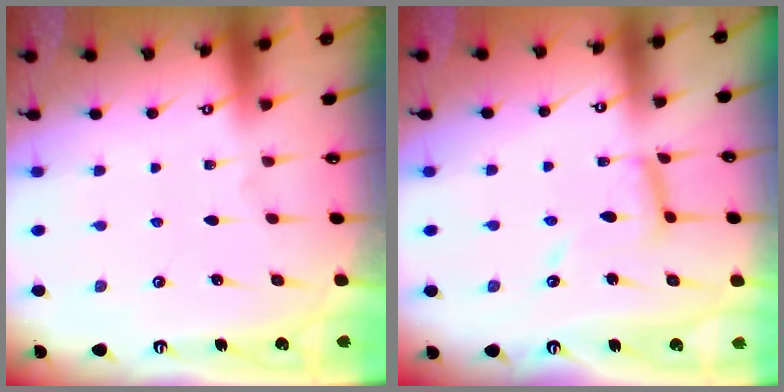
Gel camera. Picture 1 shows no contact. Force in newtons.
{"total": 11.1, "press": 11.0, "slide": 1.0}